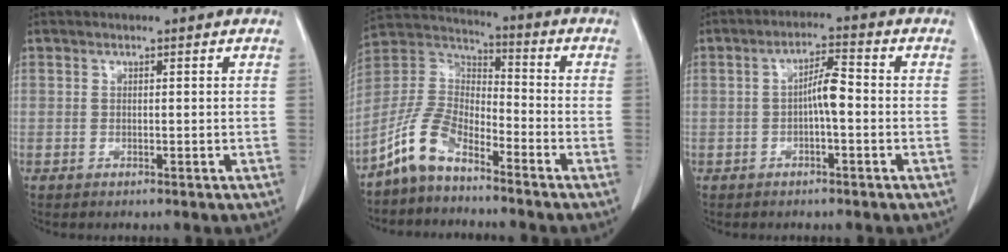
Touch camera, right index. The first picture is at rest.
{"total": 9.4, "force": [-6.8, 3.8, 5.2], "torque": [-0.128, 0.017, -0.142]}
{"total": 4.2, "force": [-0.5, 0.8, 4.1], "torque": [-0.071, 0.014, -0.008]}